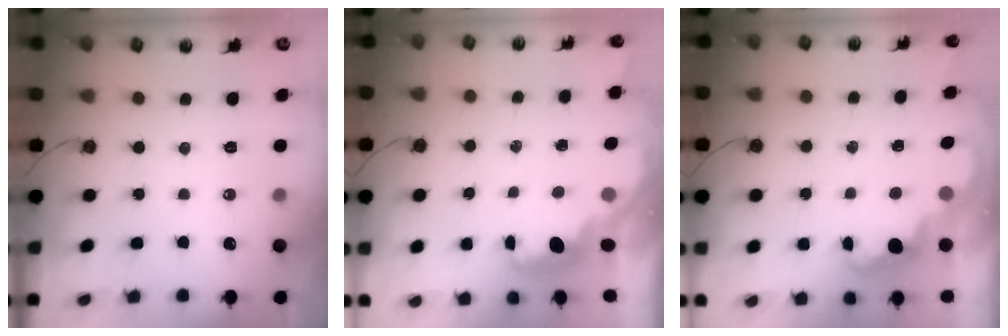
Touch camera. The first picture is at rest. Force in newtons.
{"total": 1.5, "press": 1.3, "slide": 0.7}
{"total": 2.0, "press": 1.9, "slide": 0.5}